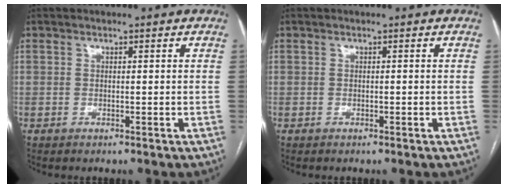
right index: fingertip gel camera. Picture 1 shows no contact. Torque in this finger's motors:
{"motor_torque": [0.02, -0.01, 0.00, 0.01]}